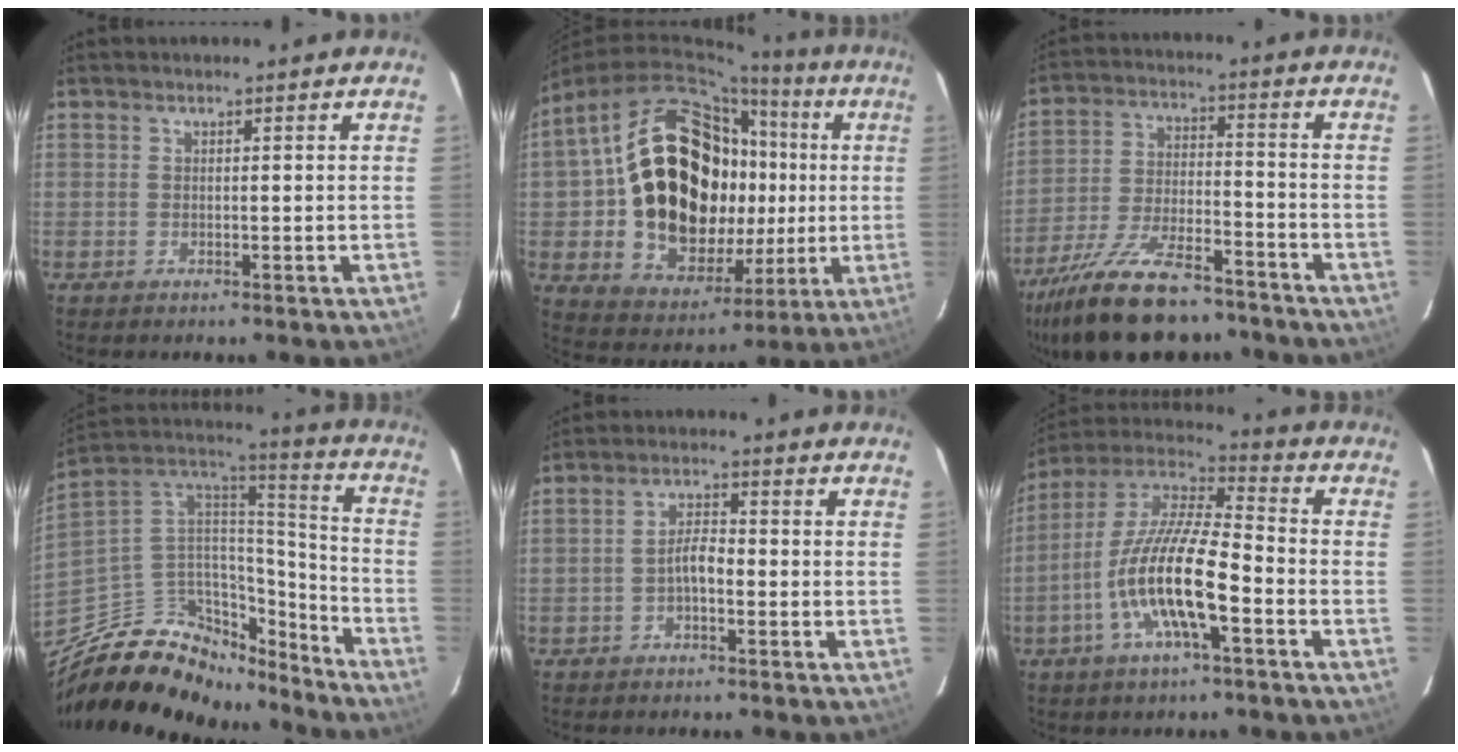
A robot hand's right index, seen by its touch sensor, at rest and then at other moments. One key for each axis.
{"total": 25.8, "fx": 2.2, "fy": 18.4, "fz": 17.9, "tx": -0.340, "ty": 0.036, "tz": 0.065}
{"total": 21.2, "fx": -16.9, "fy": 7.1, "fz": 10.7, "tx": -0.219, "ty": -0.028, "tz": -0.273}
{"total": 24.5, "fx": -18.1, "fy": 12.6, "fz": 10.8, "tx": -0.226, "ty": 0.046, "tz": -0.275}
{"total": 3.1, "fx": -1.5, "fy": 1.1, "fz": 2.5, "tx": -0.050, "ty": 0.011, "tz": -0.029}
{"total": 15.8, "fx": -5.8, "fy": 3.6, "fz": 14.2, "tx": -0.275, "ty": -0.006, "tz": -0.116}